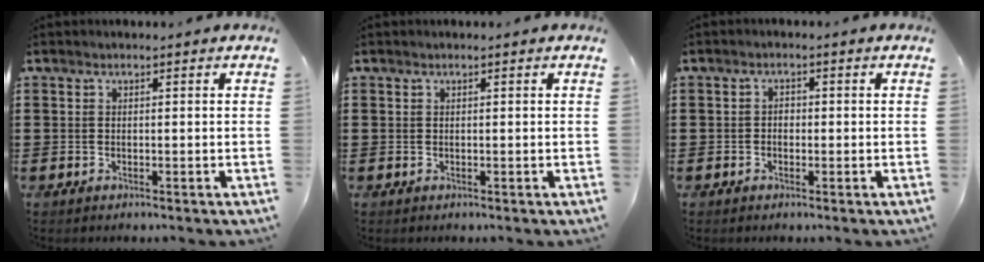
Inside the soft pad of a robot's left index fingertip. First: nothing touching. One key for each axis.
{"total": 0.0}
{"total": 1.2, "fx": -0.5, "fy": 1.0, "fz": 0.6, "tx": -0.014, "ty": 0.003, "tz": -0.011}